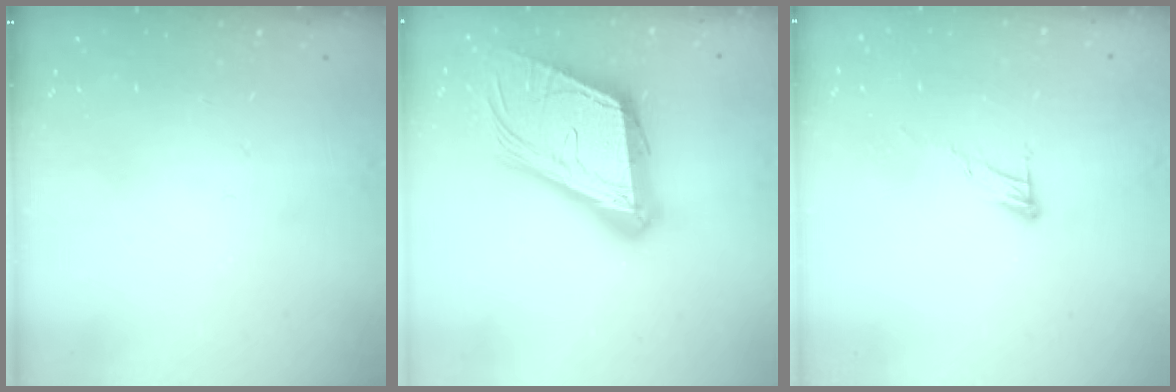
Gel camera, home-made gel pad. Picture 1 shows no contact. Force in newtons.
{"total": 24.2, "press": 23.8, "slide": 4.4}
{"total": 6.6, "press": 6.6, "slide": 0.5}